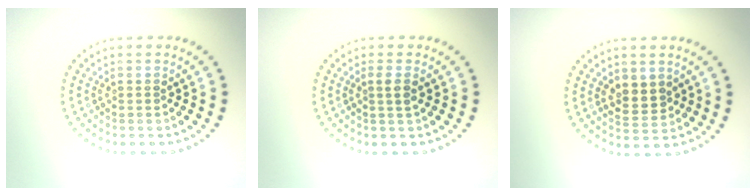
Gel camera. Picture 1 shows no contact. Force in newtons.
{"total": 1.2, "press": 1.0, "slide": 0.8}
{"total": 2.4, "press": 2.3, "slide": 0.6}